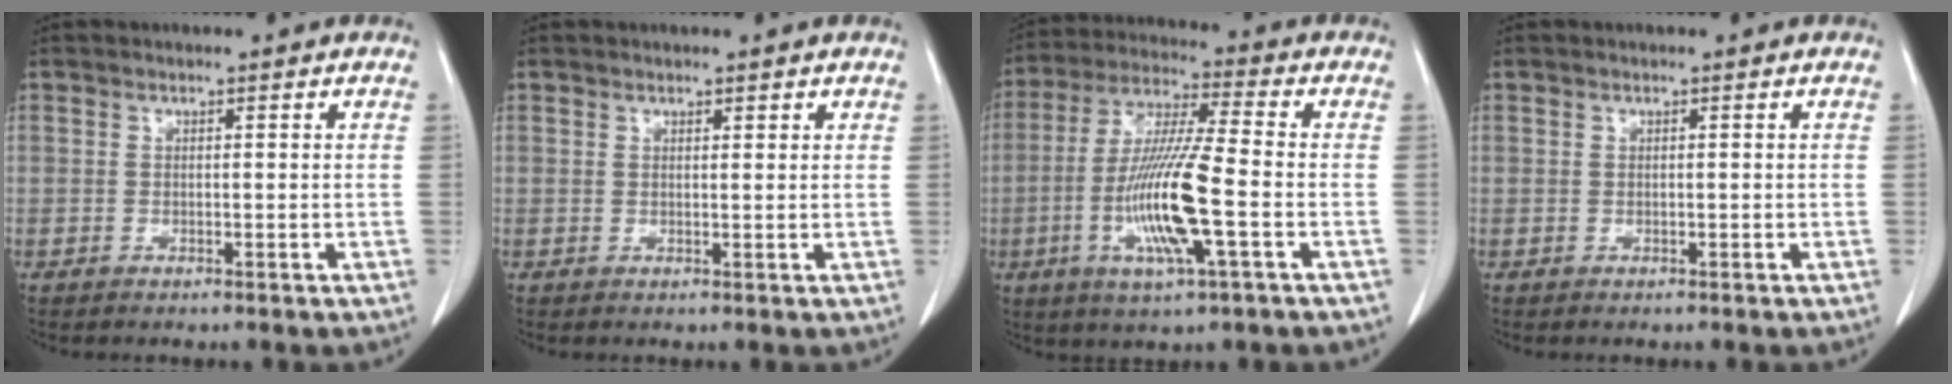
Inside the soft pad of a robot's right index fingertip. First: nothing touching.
{"total": 1.4, "force": [0.9, 0.7, 0.8], "torque": [-0.019, 0.002, 0.017]}
{"total": 15.2, "force": [-3.8, 1.3, 14.7], "torque": [-0.300, -0.014, -0.072]}
{"total": 0.0}